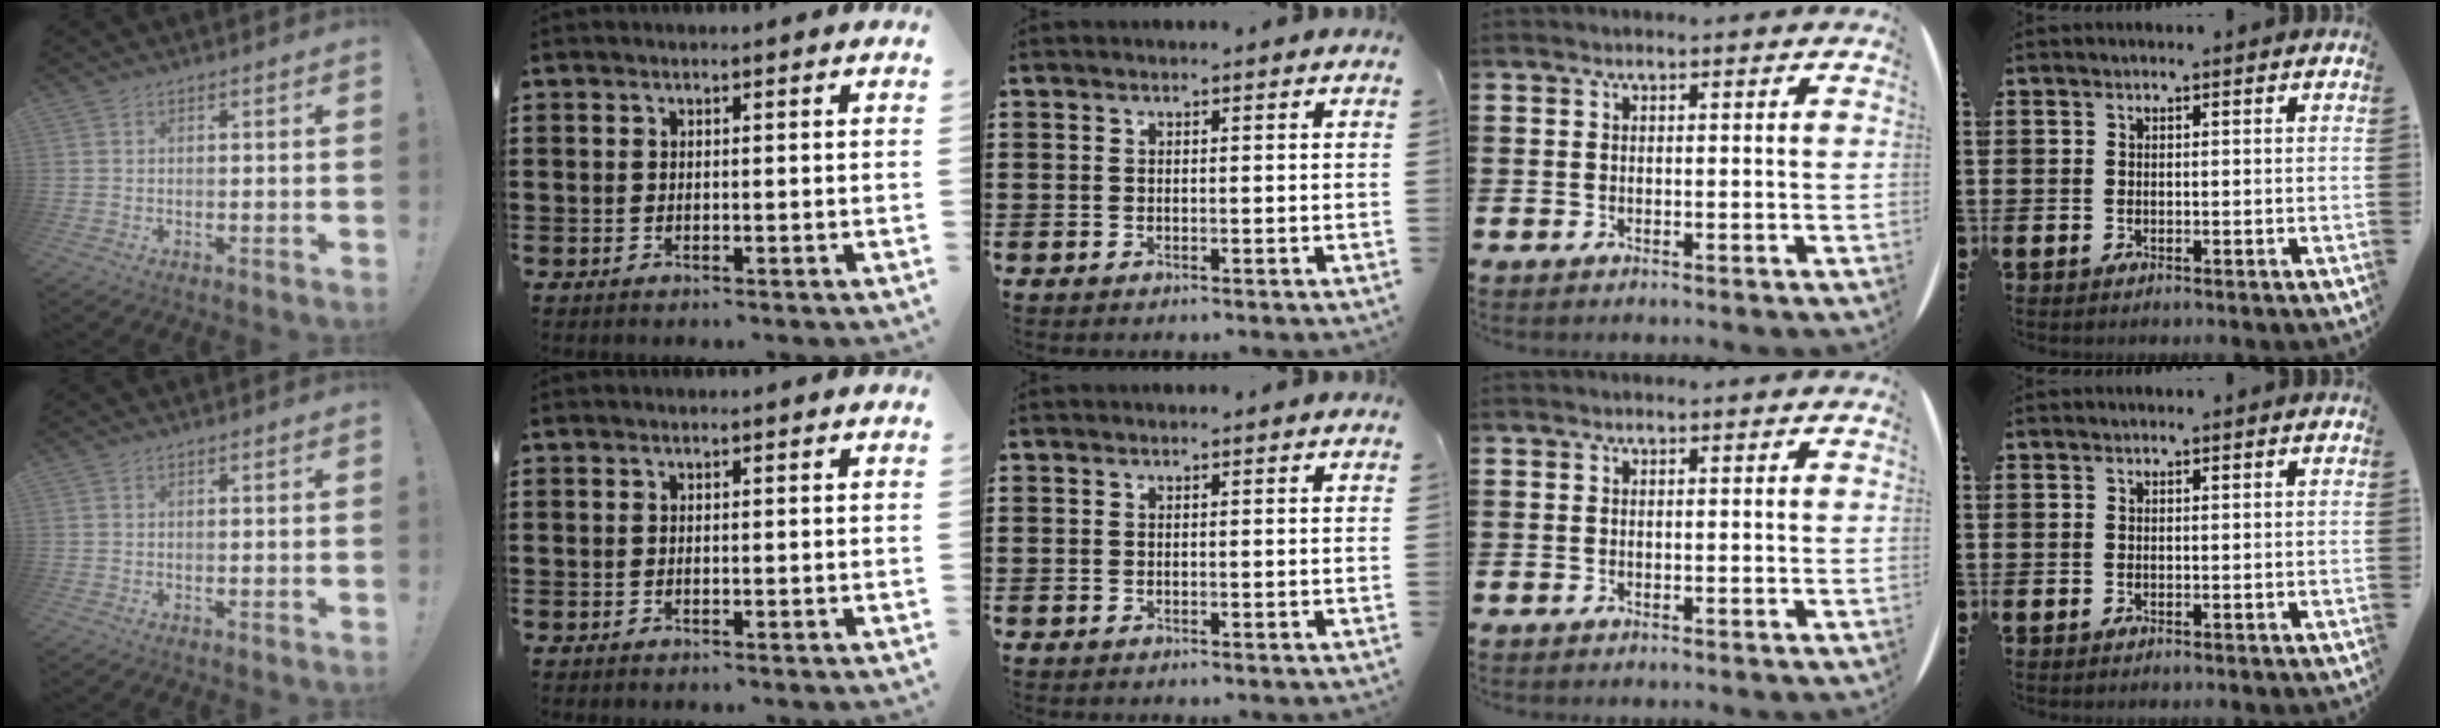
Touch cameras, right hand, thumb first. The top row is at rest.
{}